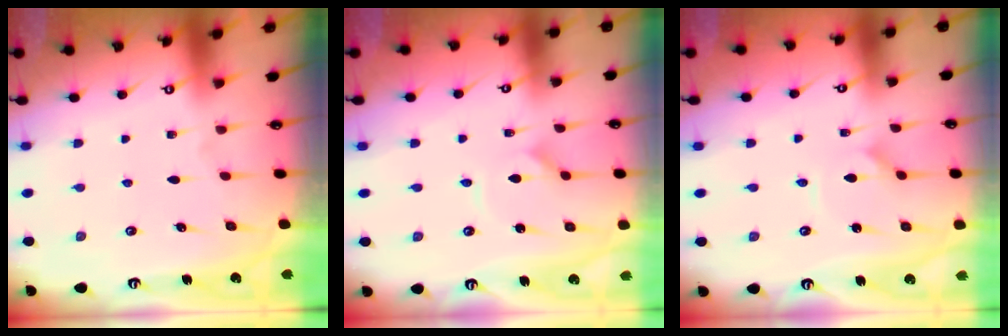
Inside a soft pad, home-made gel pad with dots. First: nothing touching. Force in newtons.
{"total": 1.5, "press": 1.5, "slide": 0.1}
{"total": 1.2, "press": 1.2, "slide": 0.2}